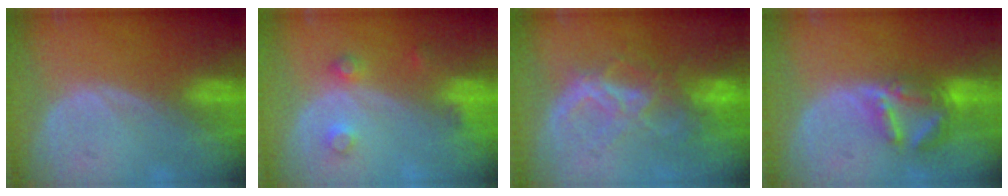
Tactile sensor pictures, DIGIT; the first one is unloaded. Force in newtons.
{"total": 3.2, "press": 3.1, "slide": 0.8}
{"total": 8.8, "press": 7.6, "slide": 4.4}
{"total": 7.1, "press": 6.2, "slide": 3.6}